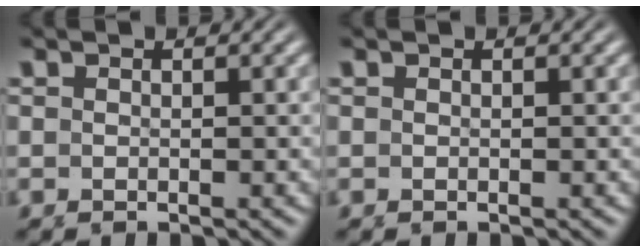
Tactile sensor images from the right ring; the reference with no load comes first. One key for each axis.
{"total": 0.0}